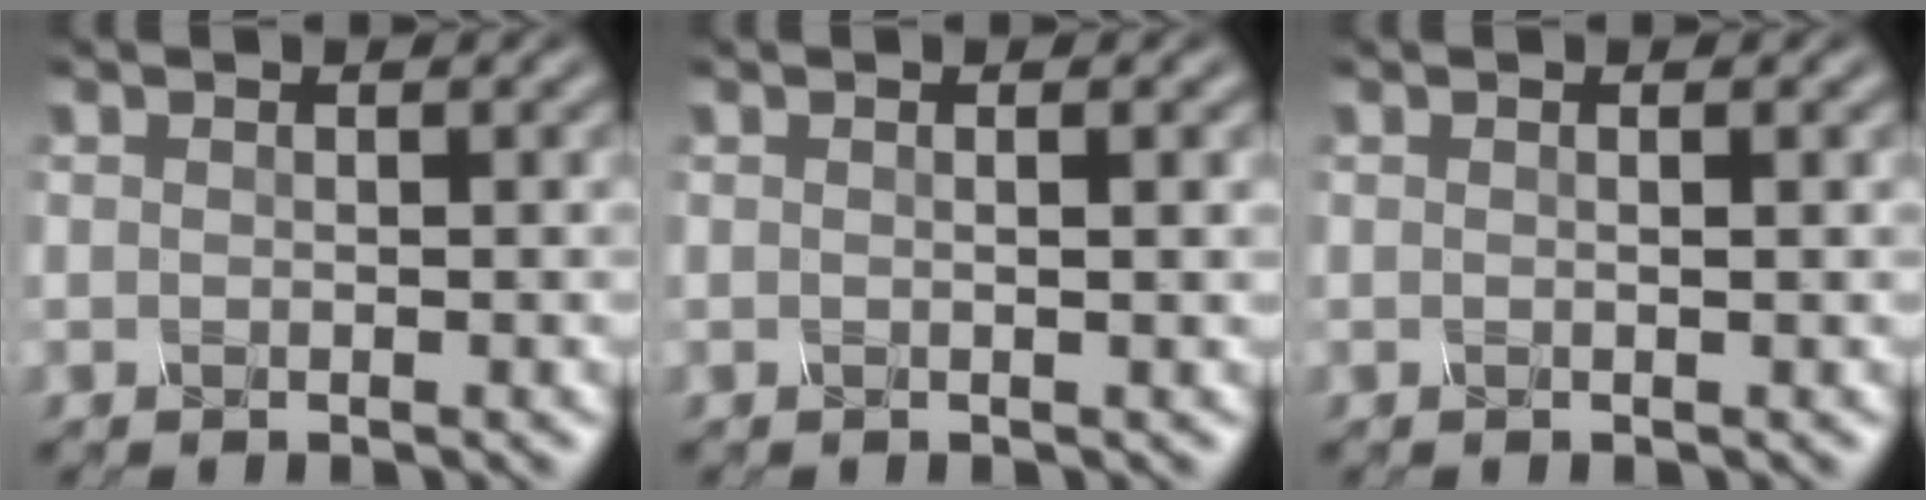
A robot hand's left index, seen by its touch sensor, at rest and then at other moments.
{"total": 1.4, "force": [0.2, 0.5, 1.3], "torque": [-0.015, 0.004, -0.005]}
{"total": 0.8, "force": [0.1, 0.2, 0.7], "torque": [-0.008, 0.003, -0.003]}